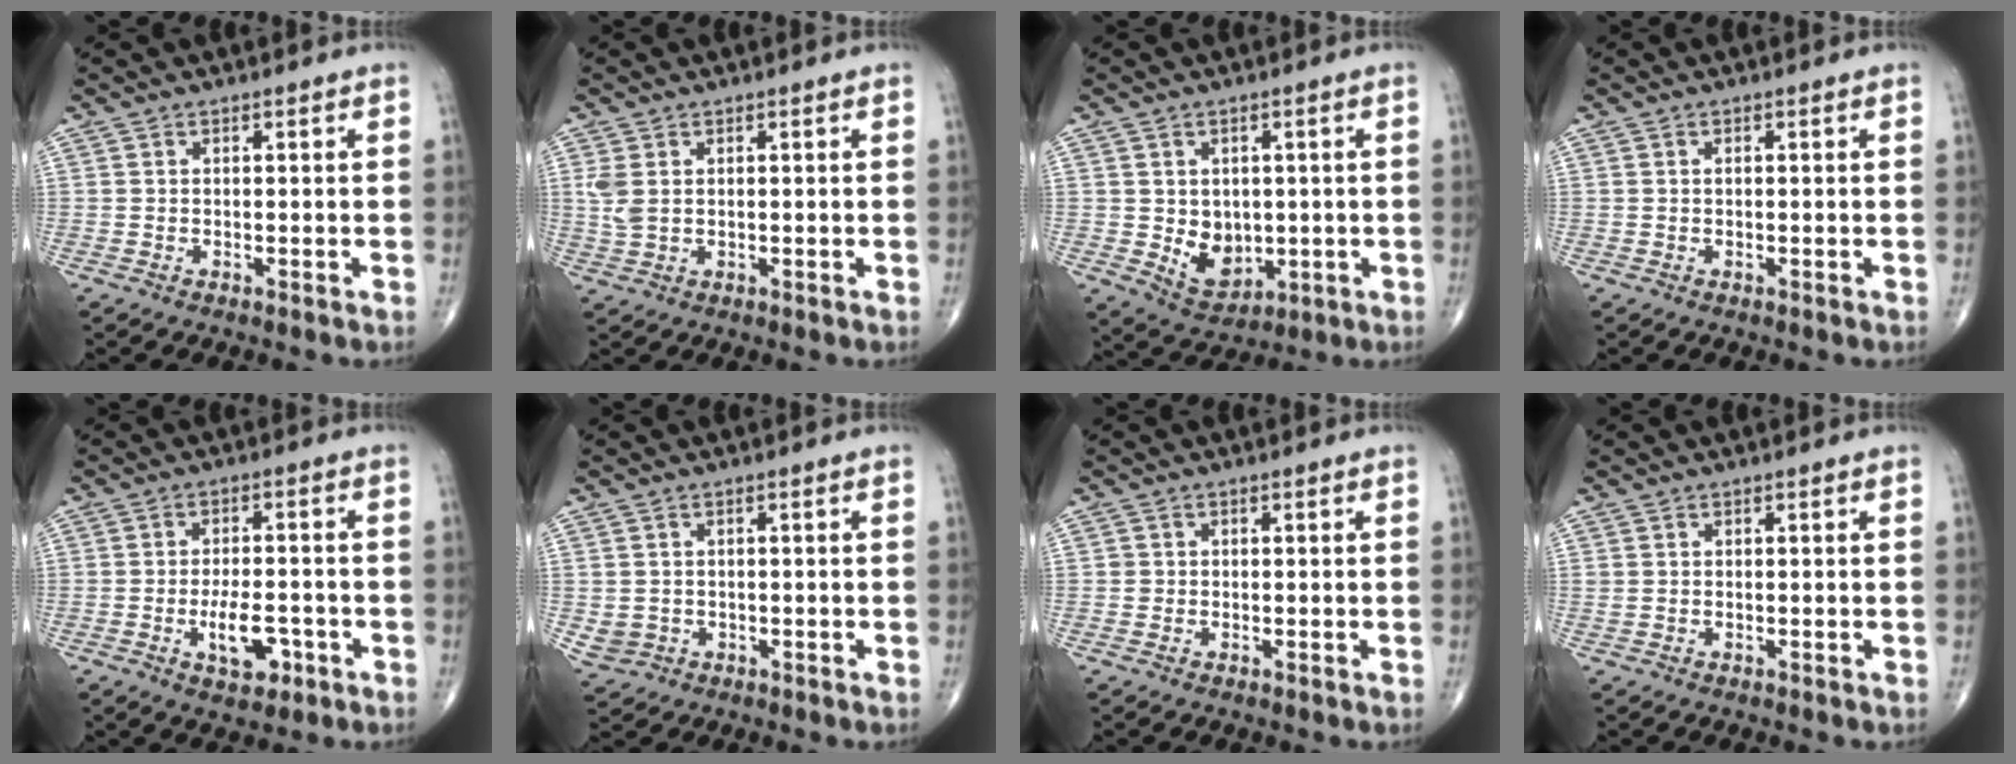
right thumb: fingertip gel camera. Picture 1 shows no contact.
{"total": 3.3, "force": [0.8, 2.1, 2.4], "torque": [-0.062, 0.004, 0.023]}
{"total": 7.4, "force": [-0.4, 5.7, 4.7], "torque": [-0.041, -0.011, 0.013]}
{"total": 0.0}
{"total": 7.2, "force": [-2.7, 3.4, 5.7], "torque": [-0.078, 0.011, -0.040]}
{"total": 3.1, "force": [-0.5, 2.9, 1.0], "torque": [-0.012, 0.002, 0.000]}
{"total": 0.8, "force": [-0.1, 0.8, 0.0], "torque": [0.004, 0.004, -0.002]}
{"total": 0.6, "force": [0.2, 0.5, 0.3], "torque": [-0.004, 0.003, 0.004]}